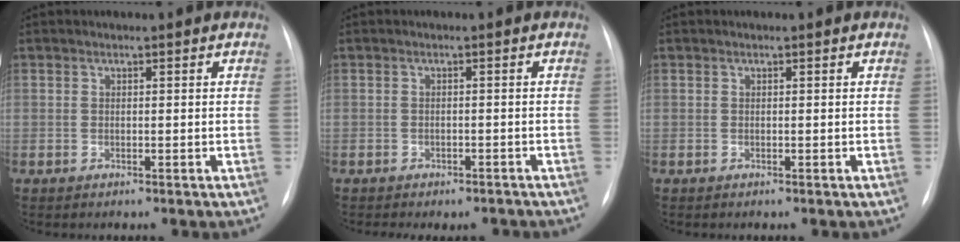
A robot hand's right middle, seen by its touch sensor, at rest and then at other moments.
{"total": 4.3, "force": [-3.6, 1.8, 1.3], "torque": [-0.010, 0.006, -0.041]}
{"total": 0.0}